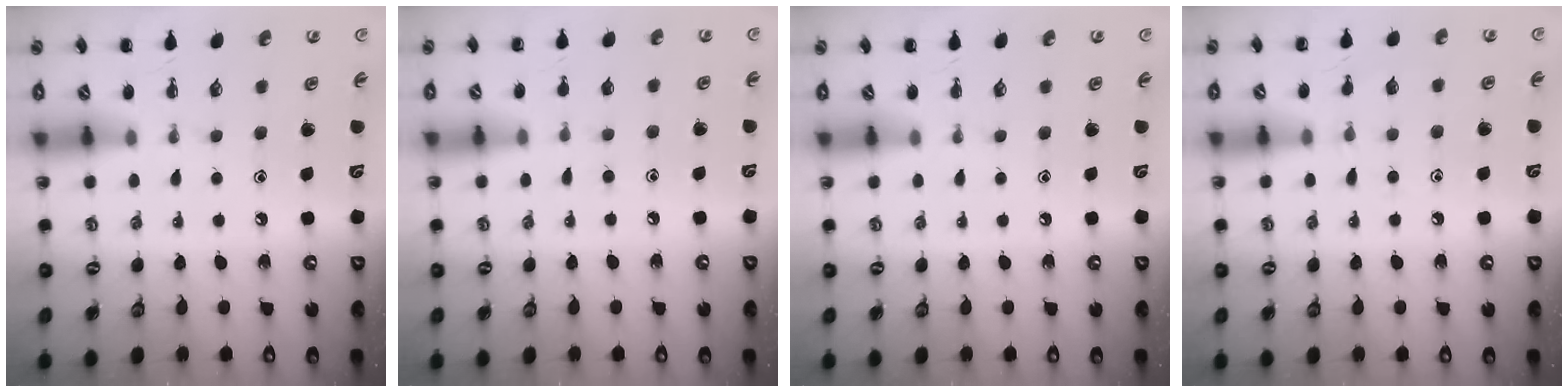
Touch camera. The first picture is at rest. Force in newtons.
{"total": 5.3, "press": 5.0, "slide": 1.7}
{"total": 0.0}
{"total": 5.1, "press": 4.8, "slide": 1.7}